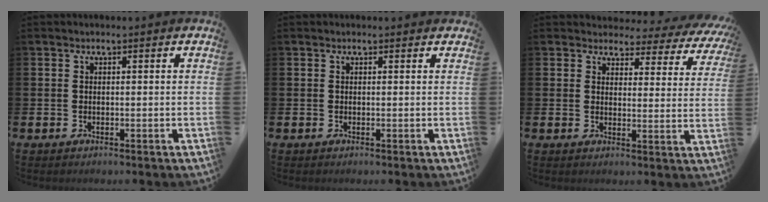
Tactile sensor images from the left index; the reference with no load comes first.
{"total": 0.0}
{"total": 3.0, "force": [2.6, 1.5, 0.4], "torque": [-0.016, -0.027, 0.037]}